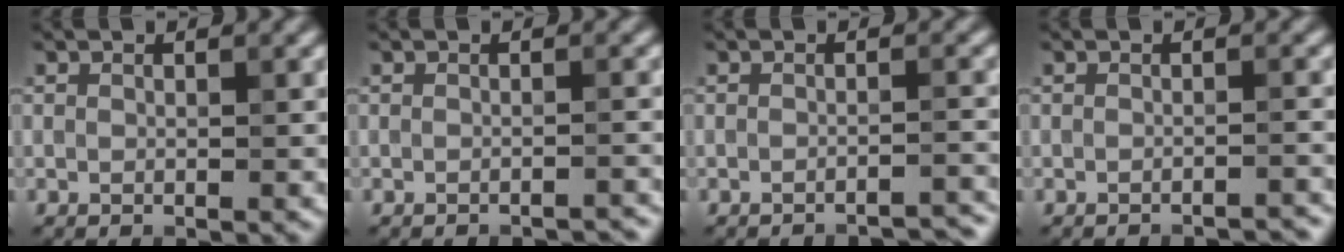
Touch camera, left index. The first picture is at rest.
{"total": 2.0, "force": [-1.8, 0.3, 0.8], "torque": [0.008, 0.004, -0.025]}
{"total": 3.3, "force": [-3.0, 0.4, 1.1], "torque": [-0.006, 0.015, -0.040]}
{"total": 2.6, "force": [-2.3, 0.3, 1.0], "torque": [-0.002, 0.008, -0.032]}